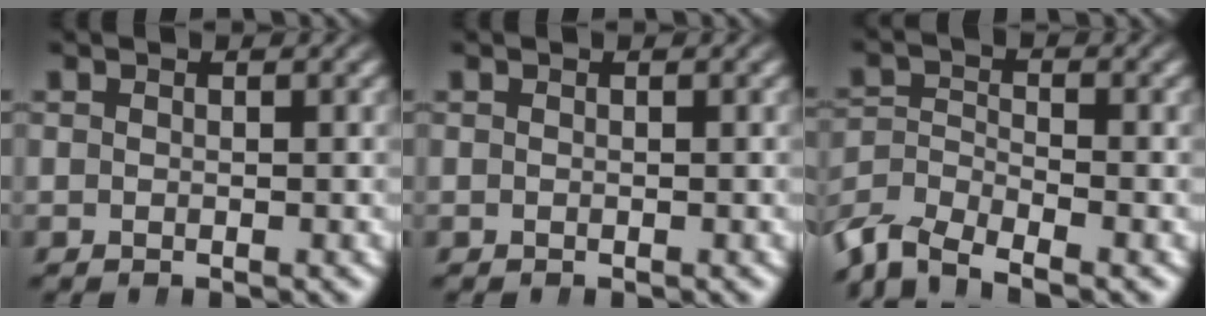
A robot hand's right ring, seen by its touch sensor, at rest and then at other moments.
{"total": 0.0}
{"total": 6.3, "force": [-4.1, 4.1, 2.6], "torque": [-0.069, -0.031, -0.061]}